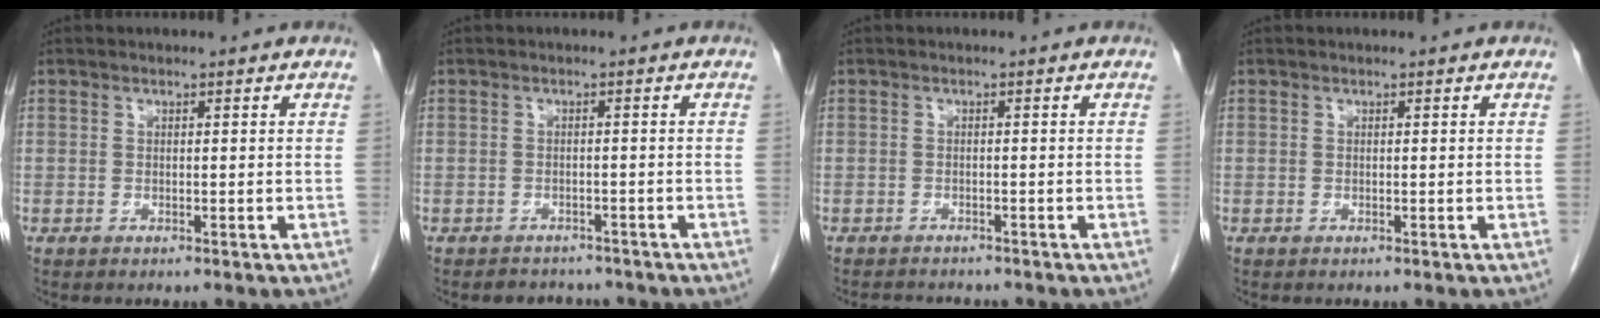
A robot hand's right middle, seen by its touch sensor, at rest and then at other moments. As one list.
[{"total": 3.6, "force": [-3.3, 1.6, 0.1], "torque": [-0.003, 0.003, -0.043]}, {"total": 3.6, "force": [-3.4, 1.0, 0.9], "torque": [-0.017, -0.008, -0.048]}, {"total": 0.0}]